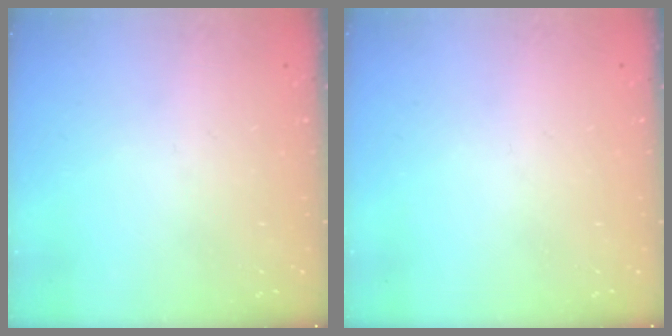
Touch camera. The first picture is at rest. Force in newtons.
{"total": 0.0}